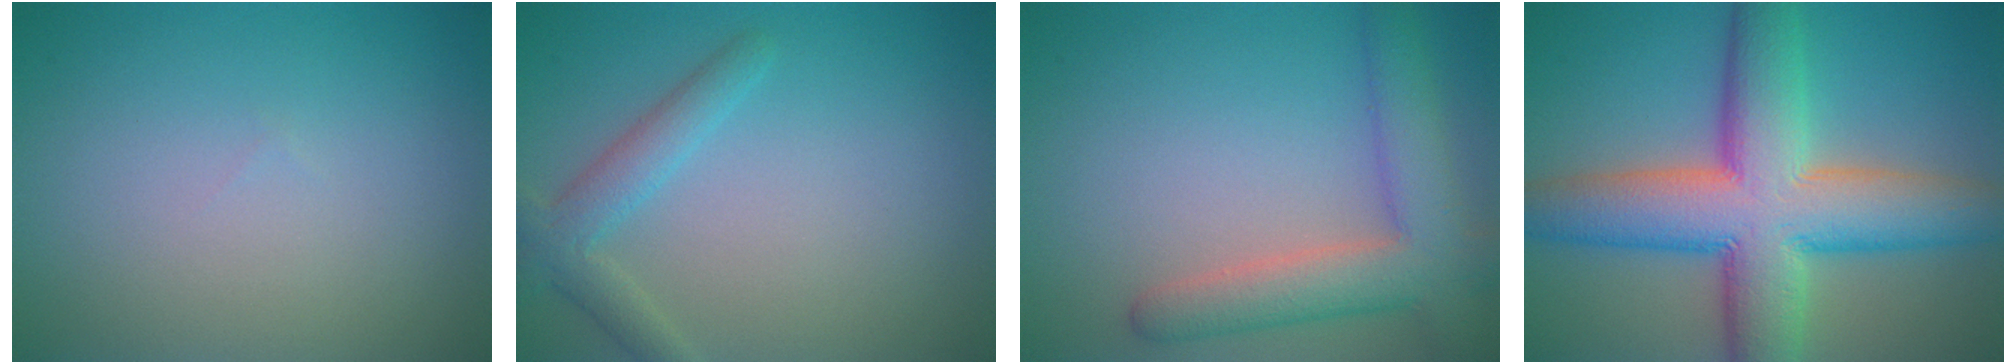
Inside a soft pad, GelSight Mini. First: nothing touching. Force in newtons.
{"total": 2.8, "press": 2.8, "slide": 0.0}
{"total": 5.8, "press": 5.7, "slide": 0.6}
{"total": 12.3, "press": 12.3, "slide": 0.6}